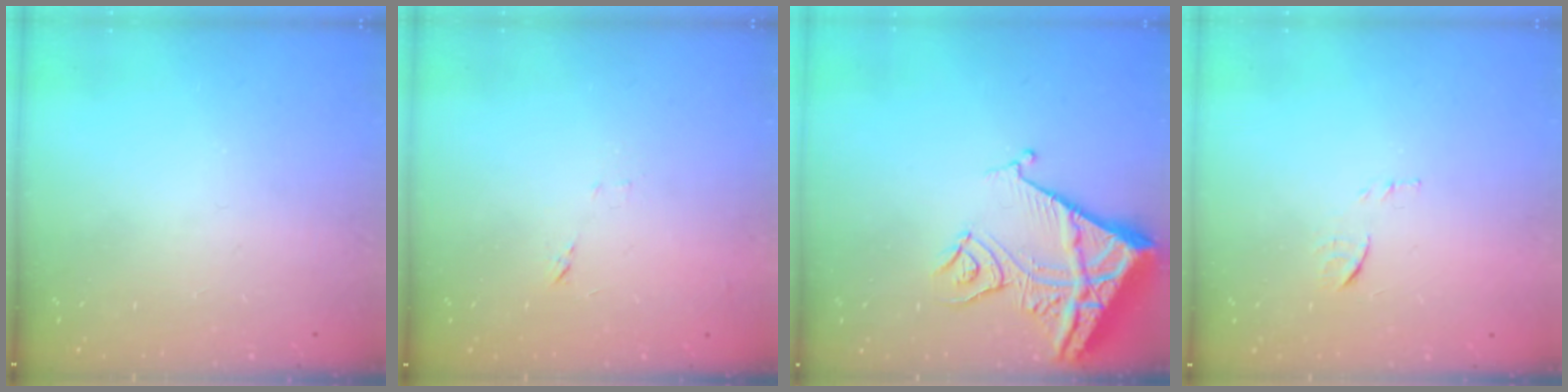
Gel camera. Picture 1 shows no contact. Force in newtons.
{"total": 6.0, "press": 6.0, "slide": 0.5}
{"total": 13.5, "press": 13.5, "slide": 1.4}
{"total": 6.9, "press": 6.9, "slide": 0.7}